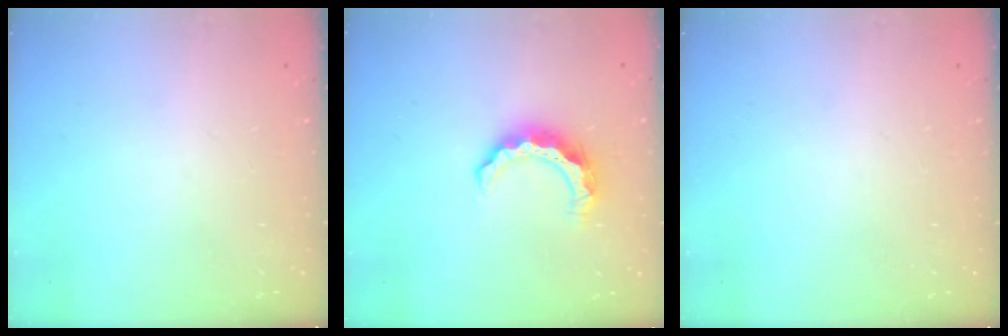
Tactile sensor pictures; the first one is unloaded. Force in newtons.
{"total": 8.2, "press": 8.2, "slide": 0.2}
{"total": 0.0}